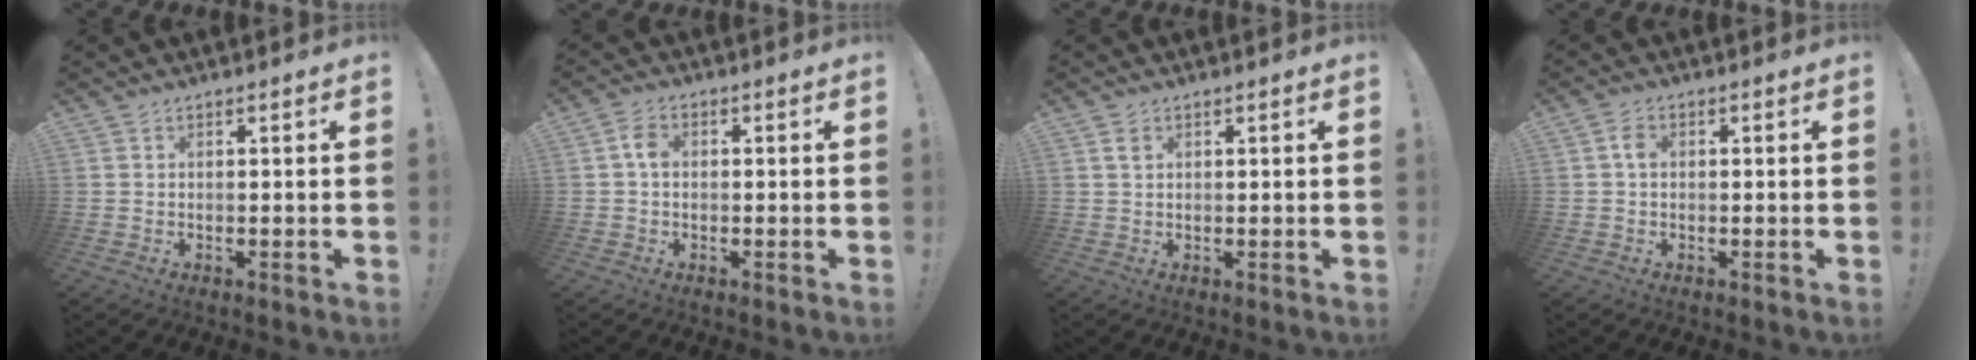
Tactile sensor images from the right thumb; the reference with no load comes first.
{"total": 4.4, "force": [0.1, 3.3, 2.9], "torque": [-0.045, 0.010, 0.001]}
{"total": 1.8, "force": [0.9, 1.1, 1.0], "torque": [-0.011, -0.003, 0.015]}
{"total": 2.8, "force": [0.0, 2.1, 1.9], "torque": [-0.036, 0.008, -0.001]}